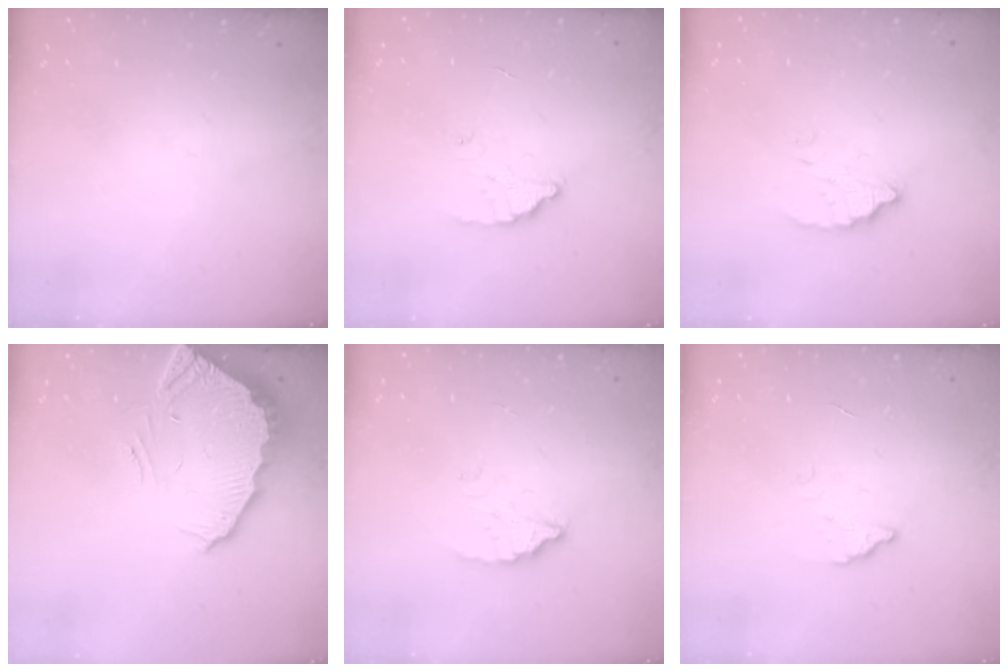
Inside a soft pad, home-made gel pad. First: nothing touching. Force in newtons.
{"total": 2.6, "press": 2.6, "slide": 0.1}
{"total": 4.0, "press": 4.0, "slide": 0.1}
{"total": 4.6, "press": 4.6, "slide": 0.2}
{"total": 2.9, "press": 2.9, "slide": 0.2}
{"total": 2.7, "press": 2.7, "slide": 0.2}